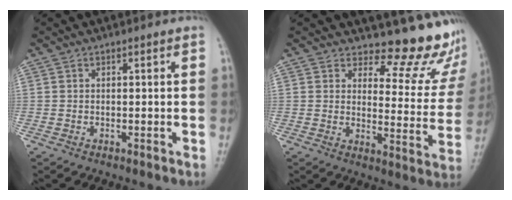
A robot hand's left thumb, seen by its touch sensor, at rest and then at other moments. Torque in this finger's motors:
{"motor_torque": [0.85, 0.92, 0.02, -0.02, -0.06]}